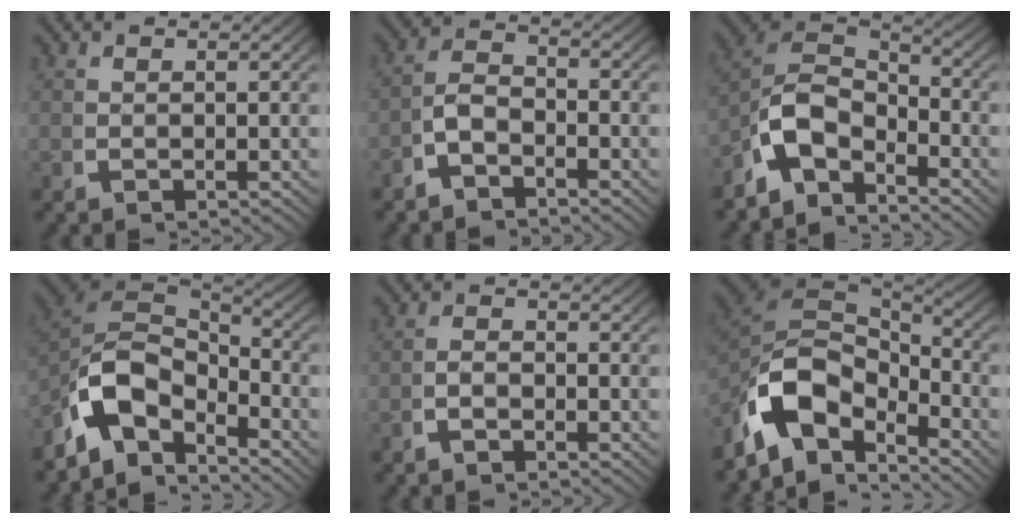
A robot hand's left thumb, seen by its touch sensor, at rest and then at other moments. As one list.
[{"total": 3.8, "force": [-1.7, 2.5, 2.3], "torque": [-0.043, -0.012, -0.034]}, {"total": 9.7, "force": [-1.8, 6.8, 6.6], "torque": [-0.148, -0.028, -0.037]}, {"total": 11.7, "force": [-2.0, 8.1, 8.2], "torque": [-0.200, -0.044, -0.025]}, {"total": 1.5, "force": [-1.2, 0.7, 0.7], "torque": [-0.014, -0.004, -0.026]}, {"total": 14.2, "force": [-1.9, 9.7, 10.3], "torque": [-0.230, -0.047, -0.015]}]